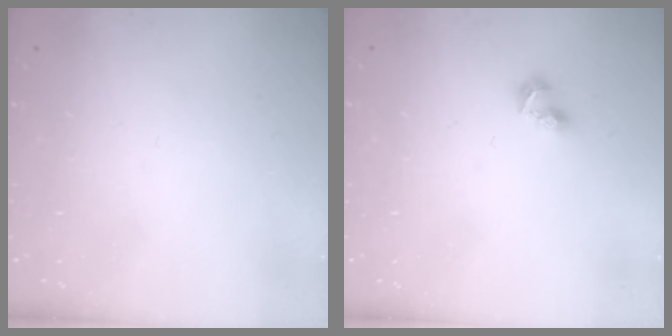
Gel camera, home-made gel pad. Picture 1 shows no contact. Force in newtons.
{"total": 3.6, "press": 3.5, "slide": 0.7}